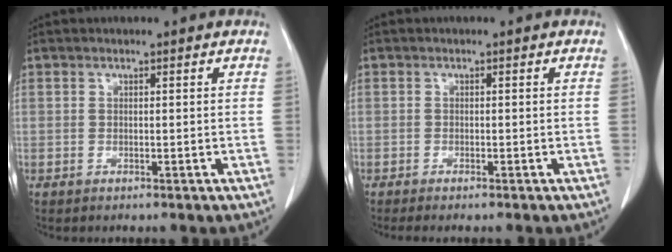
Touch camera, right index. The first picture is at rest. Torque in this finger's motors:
{"motor_torque": [0.04, -0.04, 0.00, 0.02]}